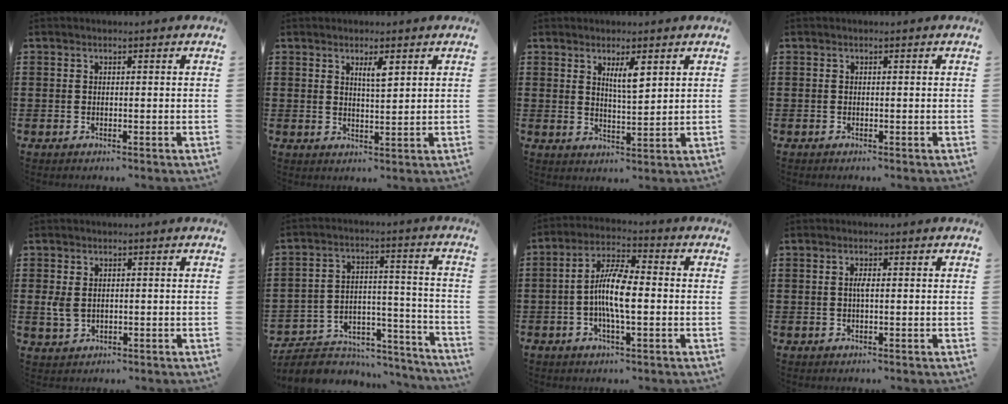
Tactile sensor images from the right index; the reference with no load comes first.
{"total": 2.8, "force": [1.5, 0.6, 2.2], "torque": [-0.037, -0.001, 0.023]}
{"total": 4.0, "force": [2.1, 0.9, 3.3], "torque": [-0.061, 0.002, 0.033]}
{"total": 0.0}
{"total": 2.6, "force": [0.1, 2.0, 1.7], "torque": [-0.053, 0.002, -0.002]}
{"total": 6.0, "force": [-5.3, 2.5, 1.3], "torque": [-0.027, 0.014, -0.104]}
{"total": 7.9, "force": [-1.2, 2.3, 7.4], "torque": [-0.150, 0.000, -0.026]}
{"total": 1.5, "force": [0.1, 0.3, 1.4], "torque": [-0.028, 0.001, 0.000]}